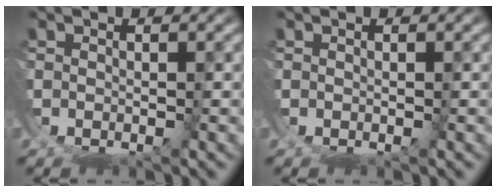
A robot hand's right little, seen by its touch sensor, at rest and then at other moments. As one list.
[{"total": 0.0}]